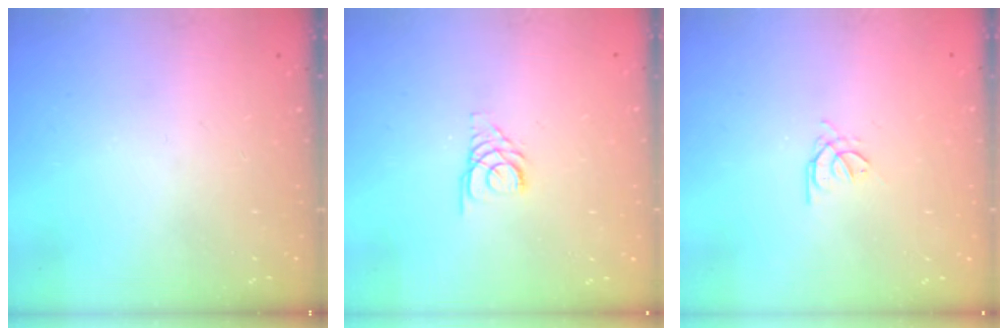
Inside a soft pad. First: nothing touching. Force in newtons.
{"total": 3.4, "press": 3.3, "slide": 0.3}
{"total": 1.2, "press": 1.1, "slide": 0.4}